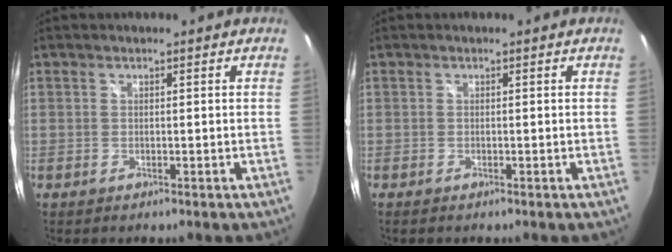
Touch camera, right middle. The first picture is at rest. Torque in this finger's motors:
{"motor_torque": [1.01, -1.13, 0.19, 0.14]}